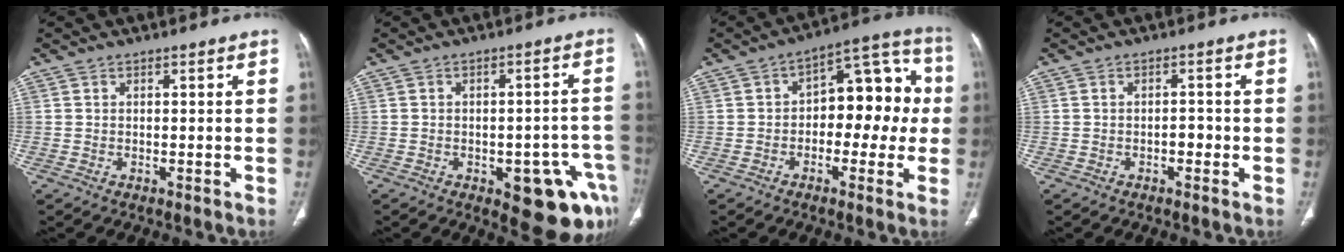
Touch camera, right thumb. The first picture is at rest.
{"total": 13.2, "force": [-6.0, 5.8, 10.2], "torque": [-0.074, 0.033, -0.062]}
{"total": 14.1, "force": [-0.3, 8.4, 11.3], "torque": [-0.096, 0.050, -0.016]}
{"total": 1.7, "force": [-0.7, 1.1, 1.2], "torque": [-0.010, 0.007, -0.014]}